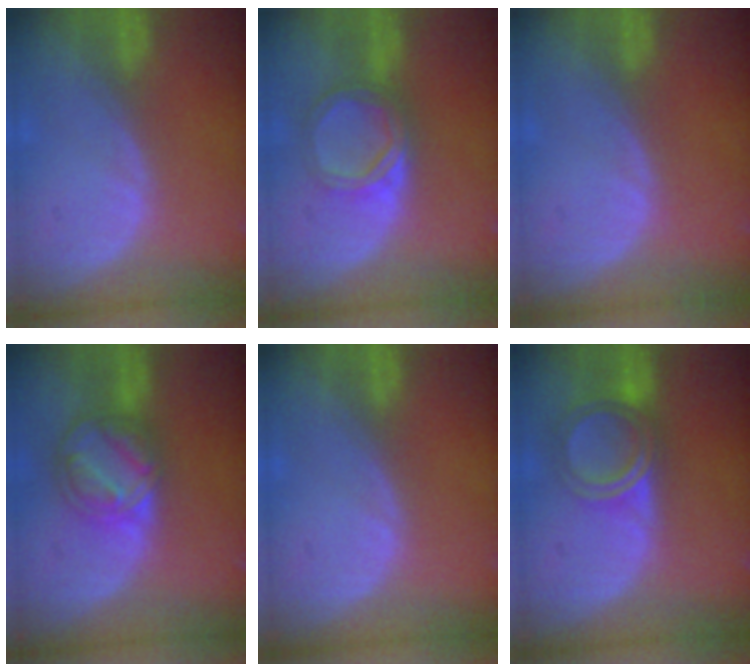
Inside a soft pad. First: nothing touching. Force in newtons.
{"total": 5.6, "press": 5.3, "slide": 1.9}
{"total": 0.0}
{"total": 8.1, "press": 6.9, "slide": 4.1}
{"total": 0.0}
{"total": 6.0, "press": 5.6, "slide": 2.0}